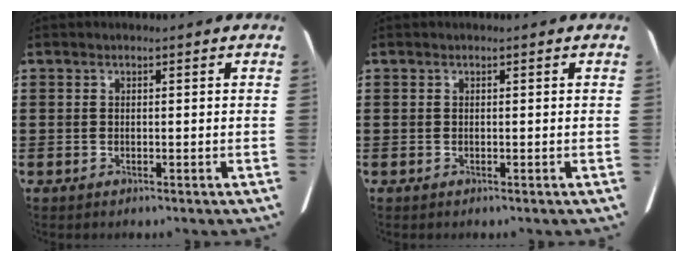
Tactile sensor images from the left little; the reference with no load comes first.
{"total": 0.0}